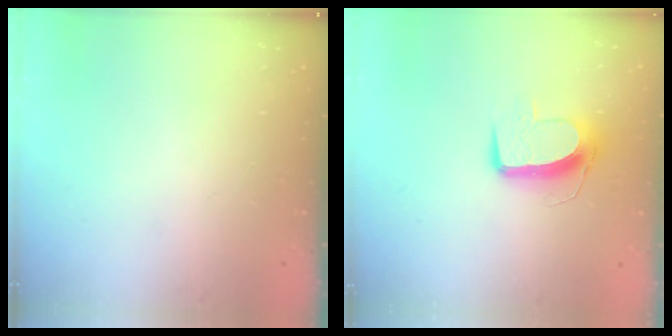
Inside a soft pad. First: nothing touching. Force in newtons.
{"total": 10.2, "press": 10.1, "slide": 0.5}